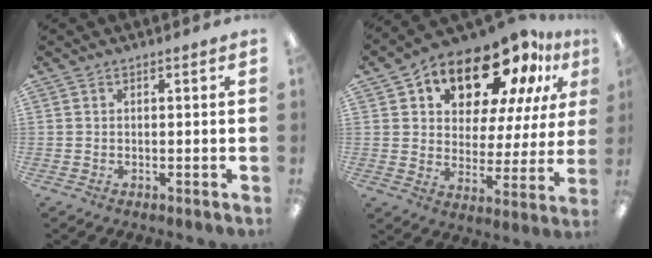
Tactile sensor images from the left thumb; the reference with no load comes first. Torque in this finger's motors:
{"motor_torque": [0.39, 1.65, 1.37, -1.40, 0.12]}